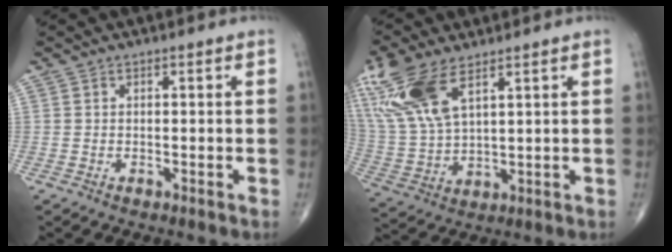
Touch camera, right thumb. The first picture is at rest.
{"total": 15.3, "force": [8.2, 6.5, 11.1], "torque": [-0.250, -0.017, 0.173]}